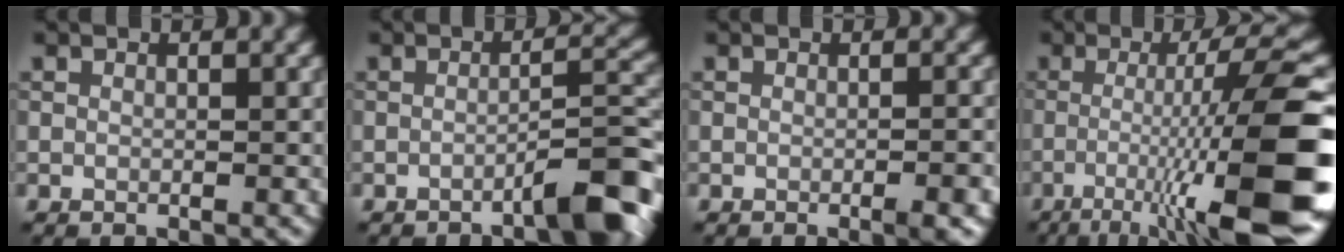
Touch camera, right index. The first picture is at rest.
{"total": 4.9, "force": [-3.0, 0.6, 3.8], "torque": [-0.045, 0.021, -0.053]}
{"total": 2.1, "force": [-0.9, 0.4, 1.9], "torque": [-0.020, 0.003, -0.015]}
{"total": 14.2, "force": [-4.7, 2.2, 13.2], "torque": [-0.187, 0.011, -0.073]}